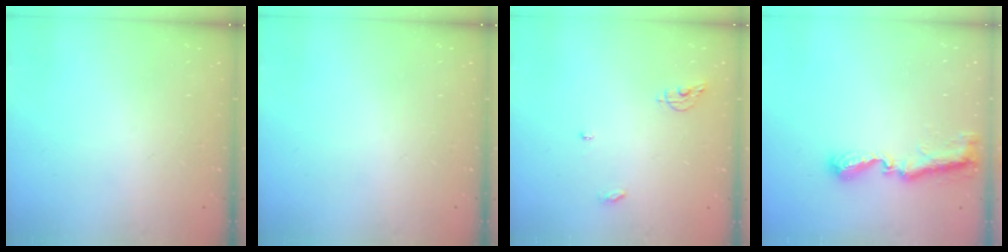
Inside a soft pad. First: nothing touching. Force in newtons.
{"total": 0.0}
{"total": 6.3, "press": 6.3, "slide": 0.2}
{"total": 8.8, "press": 8.8, "slide": 0.7}